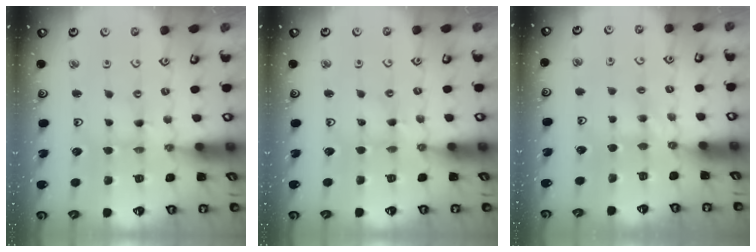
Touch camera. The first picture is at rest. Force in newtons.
{"total": 1.2, "press": 1.2, "slide": 0.1}
{"total": 4.5, "press": 4.5, "slide": 0.6}